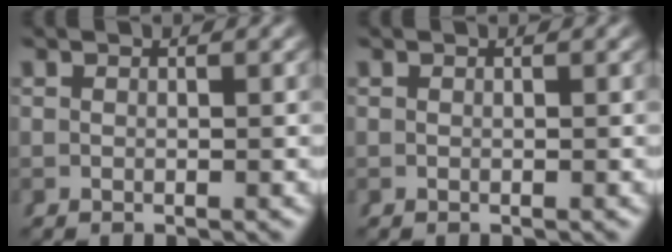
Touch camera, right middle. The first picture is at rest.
{"total": 0.0}